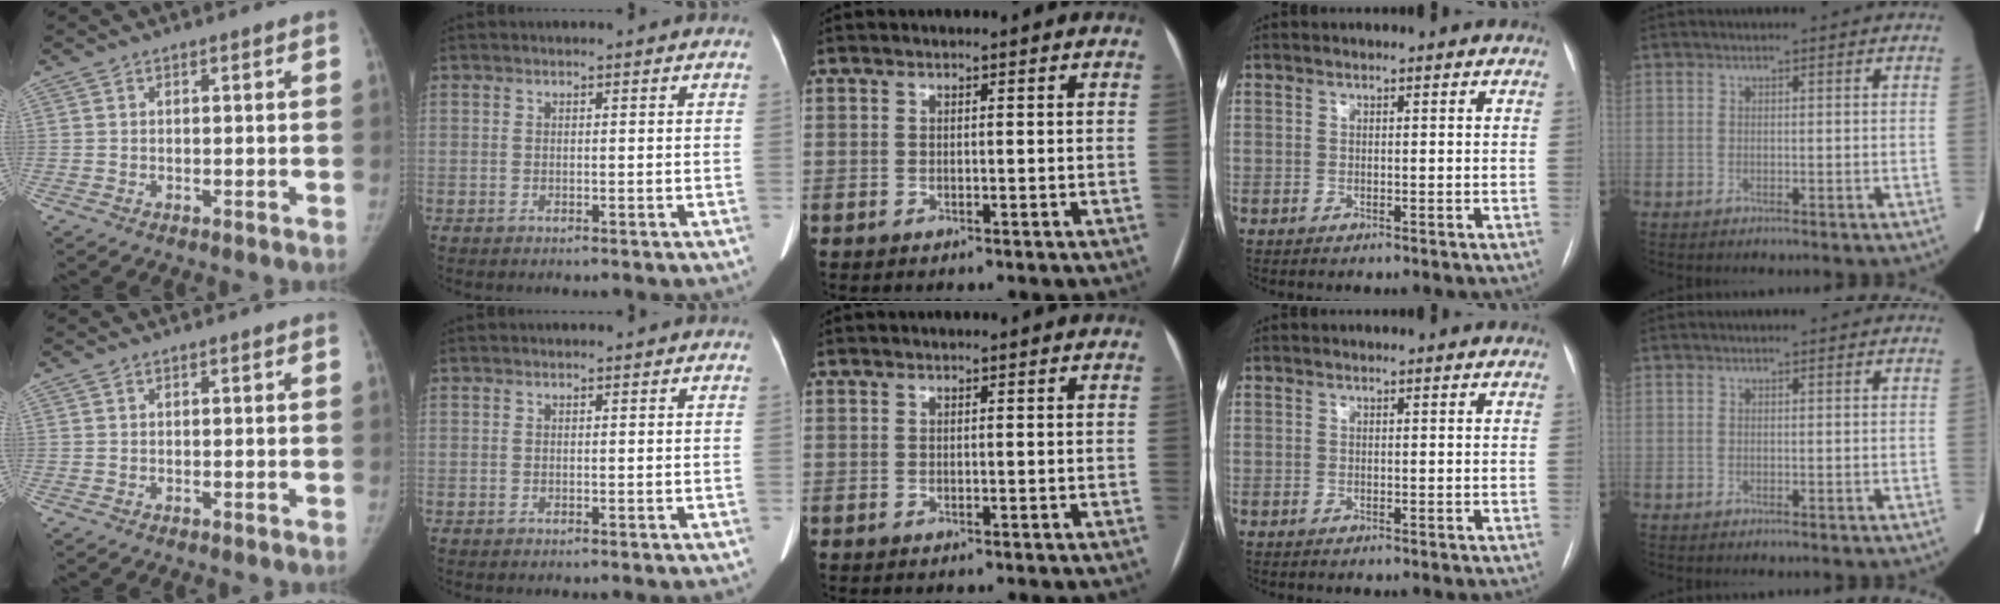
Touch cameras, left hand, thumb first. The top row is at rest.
{}